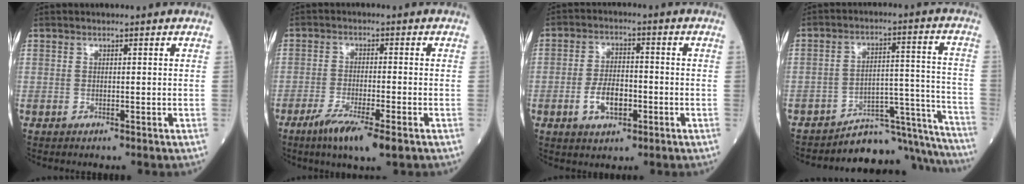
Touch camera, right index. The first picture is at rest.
{"total": 7.5, "force": [-4.5, 0.5, 6.0], "torque": [-0.105, -0.017, -0.076]}
{"total": 6.1, "force": [-2.0, 3.0, 4.9], "torque": [-0.097, 0.004, -0.034]}
{"total": 15.8, "force": [-15.7, 2.0, 0.9], "torque": [0.017, 0.064, -0.216]}